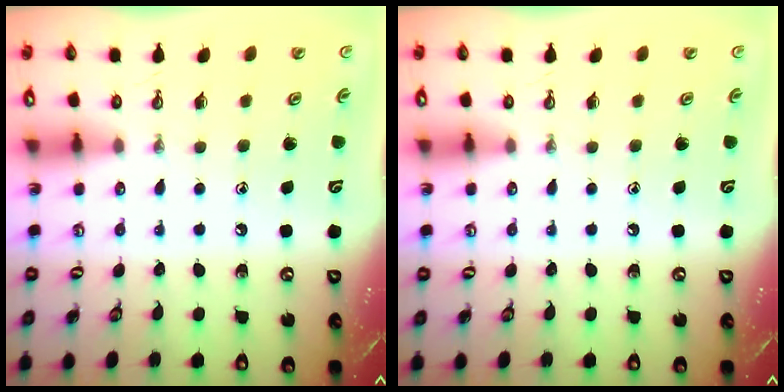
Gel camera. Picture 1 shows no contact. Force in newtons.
{"total": 0.0}